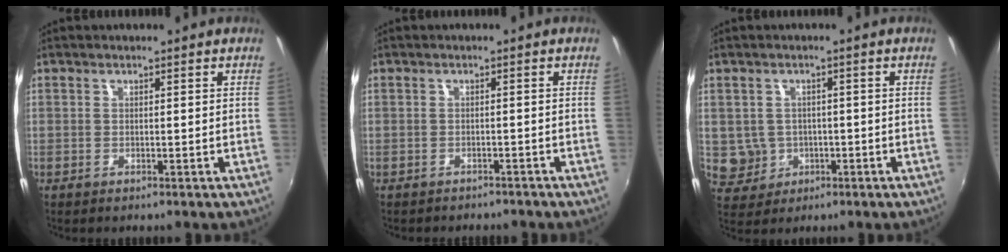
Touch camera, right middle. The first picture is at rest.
{"total": 3.1, "force": [-2.8, 1.1, 0.7], "torque": [-0.024, -0.015, -0.041]}
{"total": 5.1, "force": [-0.7, 5.0, 1.0], "torque": [-0.032, 0.008, 0.005]}